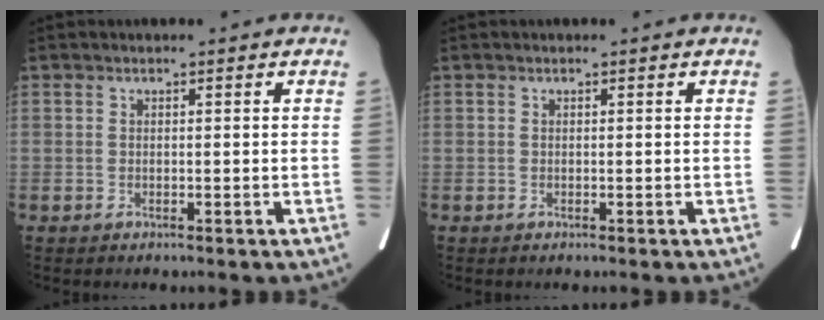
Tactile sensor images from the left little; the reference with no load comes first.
{"total": 0.0}